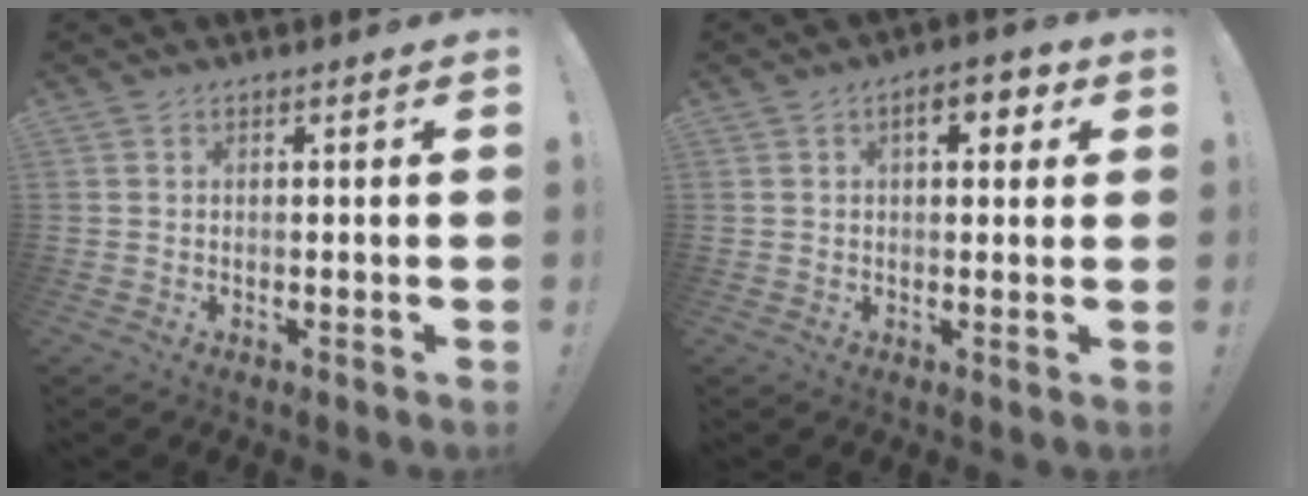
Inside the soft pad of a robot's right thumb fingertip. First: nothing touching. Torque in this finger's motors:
{"motor_torque": [-0.40, 0.31, 0.69, -0.13, 0.01]}